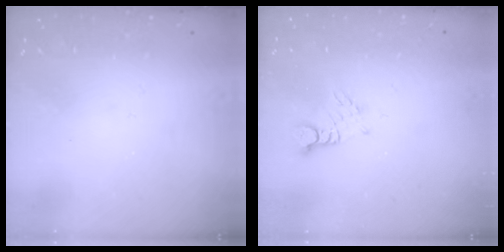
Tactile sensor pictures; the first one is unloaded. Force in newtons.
{"total": 2.9, "press": 2.9, "slide": 0.1}